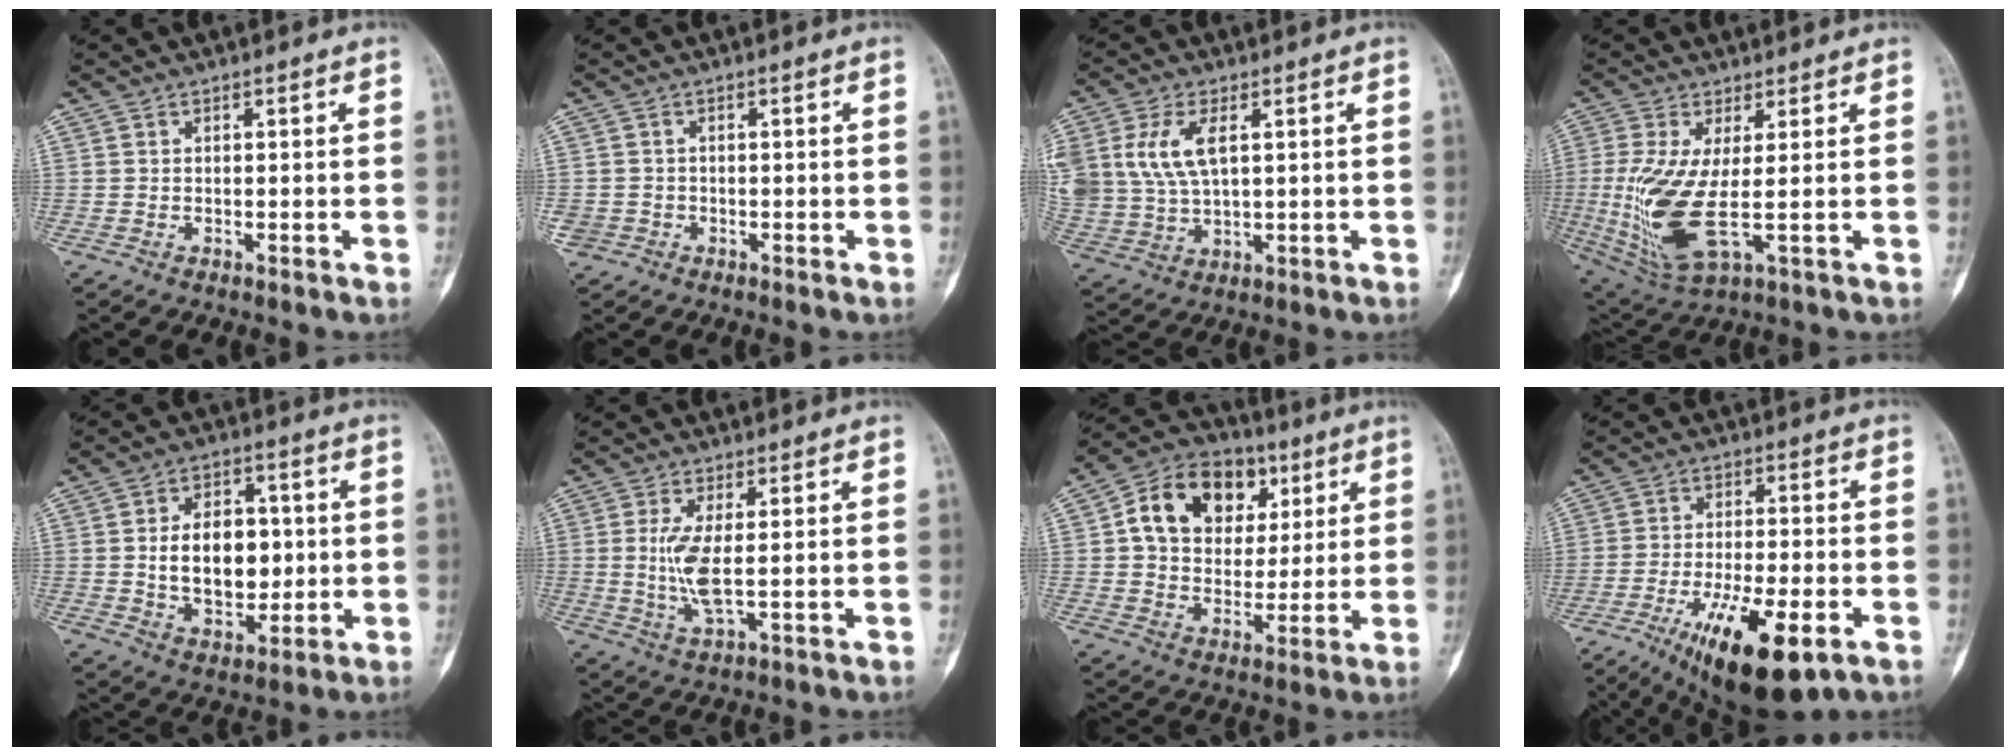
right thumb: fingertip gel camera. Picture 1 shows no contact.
{"total": 2.0, "force": [-0.7, 1.9, 0.0], "torque": [0.011, 0.009, -0.015]}
{"total": 11.3, "force": [3.3, 6.2, 8.8], "torque": [-0.195, -0.001, 0.074]}
{"total": 12.5, "force": [-0.6, 4.1, 11.8], "torque": [-0.276, -0.020, 0.001]}
{"total": 13.1, "force": [0.3, 8.6, 9.8], "torque": [-0.116, 0.006, 0.014]}
{"total": 6.2, "force": [0.5, 1.6, 6.0], "torque": [-0.140, -0.015, 0.012]}
{"total": 16.7, "force": [5.4, 12.6, 9.6], "torque": [-0.128, 0.004, 0.086]}
{"total": 15.7, "force": [-7.5, 5.1, 12.8], "torque": [-0.212, 0.007, -0.112]}